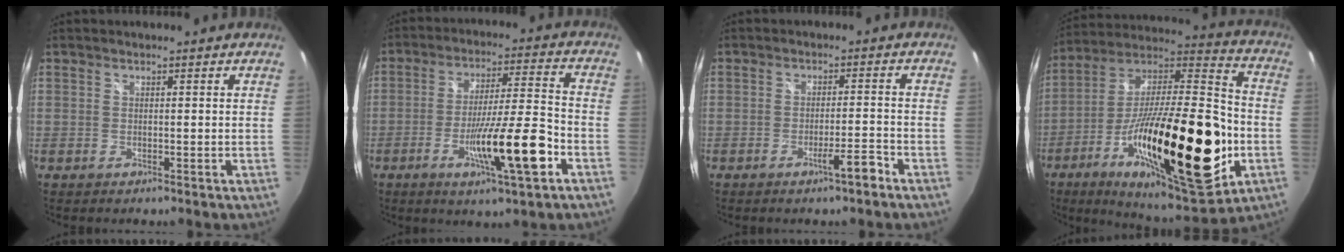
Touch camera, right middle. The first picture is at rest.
{"total": 14.1, "force": [-6.0, 0.9, 12.8], "torque": [-0.228, -0.018, -0.100]}
{"total": 4.2, "force": [-2.8, 0.0, 3.1], "torque": [-0.056, -0.004, -0.043]}
{"total": 34.7, "force": [-11.3, 10.0, 31.3], "torque": [-0.533, -0.045, -0.181]}